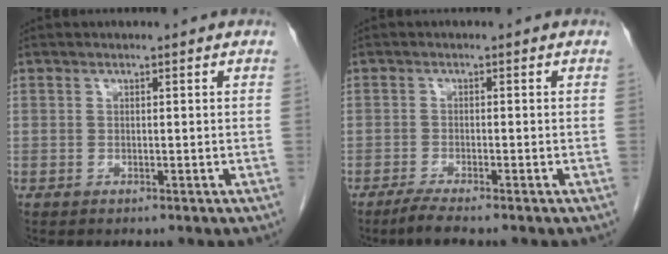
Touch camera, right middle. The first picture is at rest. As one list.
[{"total": 2.8, "force": [-2.3, -0.2, 1.6], "torque": [-0.038, -0.007, -0.045]}]